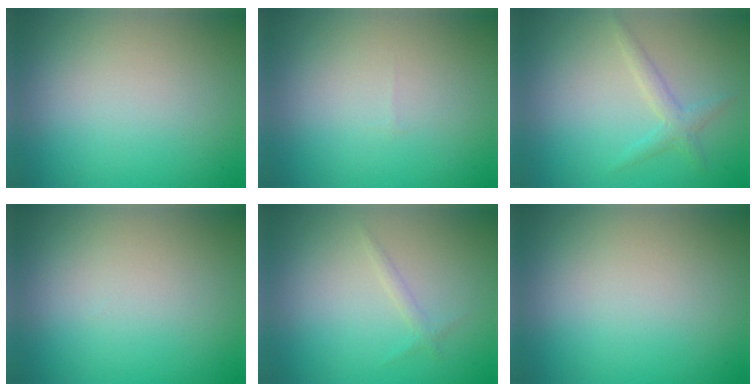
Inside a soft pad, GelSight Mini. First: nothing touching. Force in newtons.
{"total": 0.0}
{"total": 1.6, "press": 1.6, "slide": 0.1}
{"total": 0.0}
{"total": 0.8, "press": 0.8, "slide": 0.1}
{"total": 0.0}